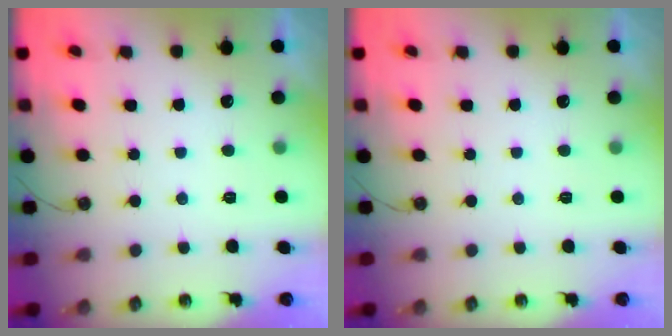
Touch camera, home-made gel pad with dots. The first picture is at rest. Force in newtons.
{"total": 0.0}